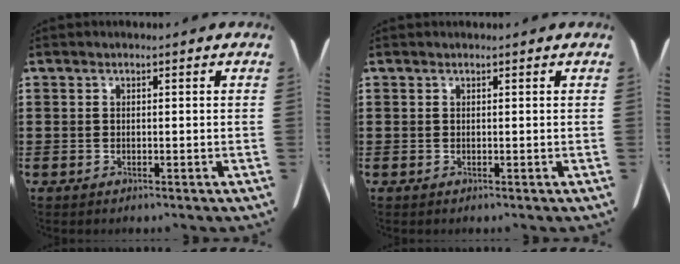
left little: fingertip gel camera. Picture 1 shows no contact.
{"total": 0.0}